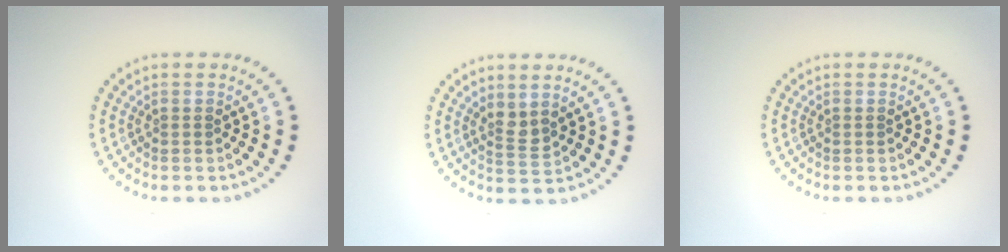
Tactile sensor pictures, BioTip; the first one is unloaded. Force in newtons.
{"total": 1.8, "press": 1.3, "slide": 1.2}
{"total": 0.0}